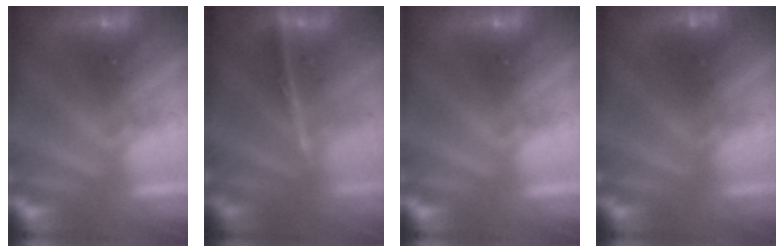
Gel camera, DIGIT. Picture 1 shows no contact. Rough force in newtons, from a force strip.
{"total": 2.0}
{"total": 0.0}
{"total": 2.4}